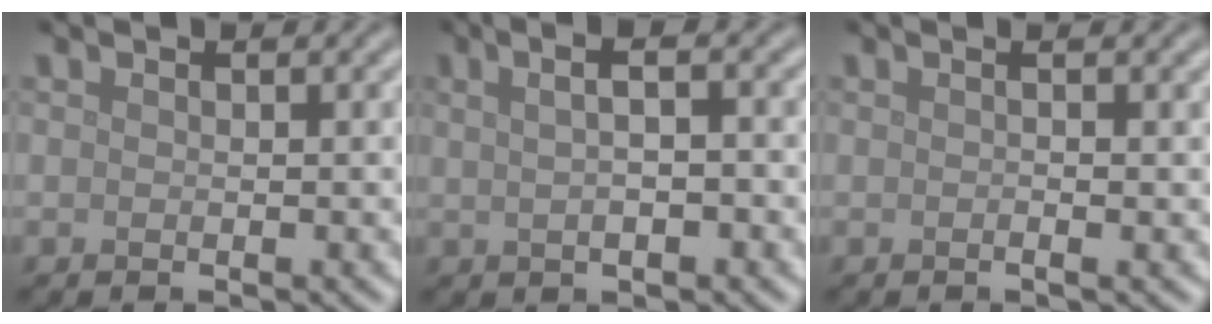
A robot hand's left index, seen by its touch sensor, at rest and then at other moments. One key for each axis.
{"total": 5.6, "fx": 1.6, "fy": 2.5, "fz": 4.7, "tx": -0.055, "ty": 0.027, "tz": 0.005}
{"total": 1.2, "fx": 0.1, "fy": 0.2, "fz": 1.2, "tx": -0.019, "ty": -0.001, "tz": -0.005}